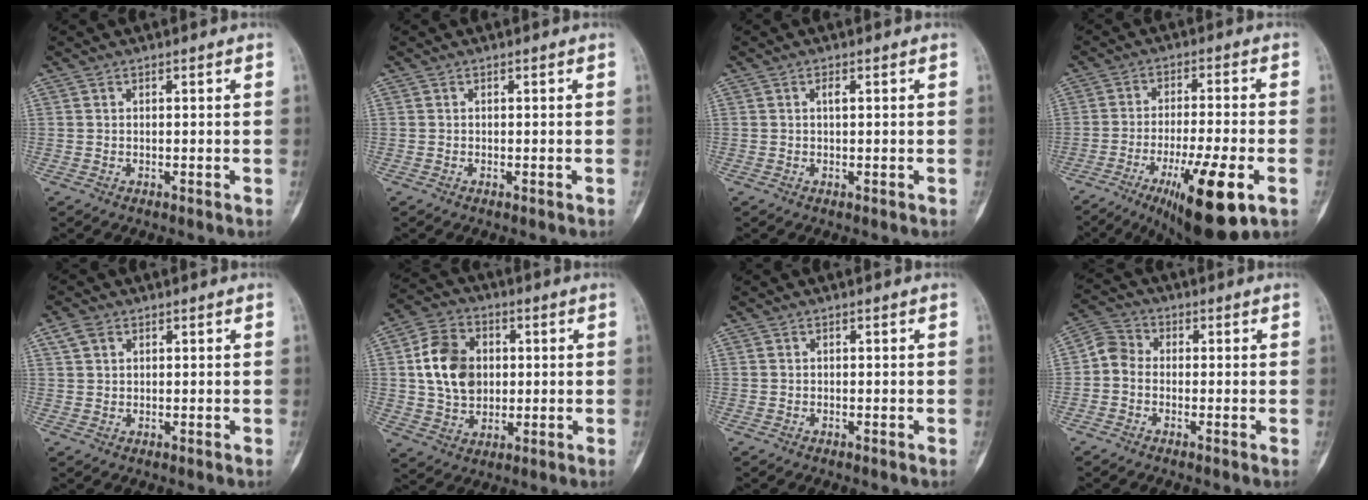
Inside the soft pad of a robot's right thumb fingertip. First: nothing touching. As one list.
[{"total": 0.0}, {"total": 1.2, "force": [0.2, 0.4, 1.1], "torque": [-0.020, 0.001, 0.003]}, {"total": 16.0, "force": [-7.0, 3.5, 14.0], "torque": [-0.232, 0.004, -0.103]}, {"total": 2.9, "force": [1.5, 1.9, 1.6], "torque": [-0.032, 0.005, 0.035]}, {"total": 12.9, "force": [1.6, 10.0, 8.0], "torque": [-0.119, 0.004, 0.030]}, {"total": 0.0}, {"total": 4.8, "force": [-0.6, 4.1, 2.4], "torque": [-0.033, 0.014, -0.027]}]